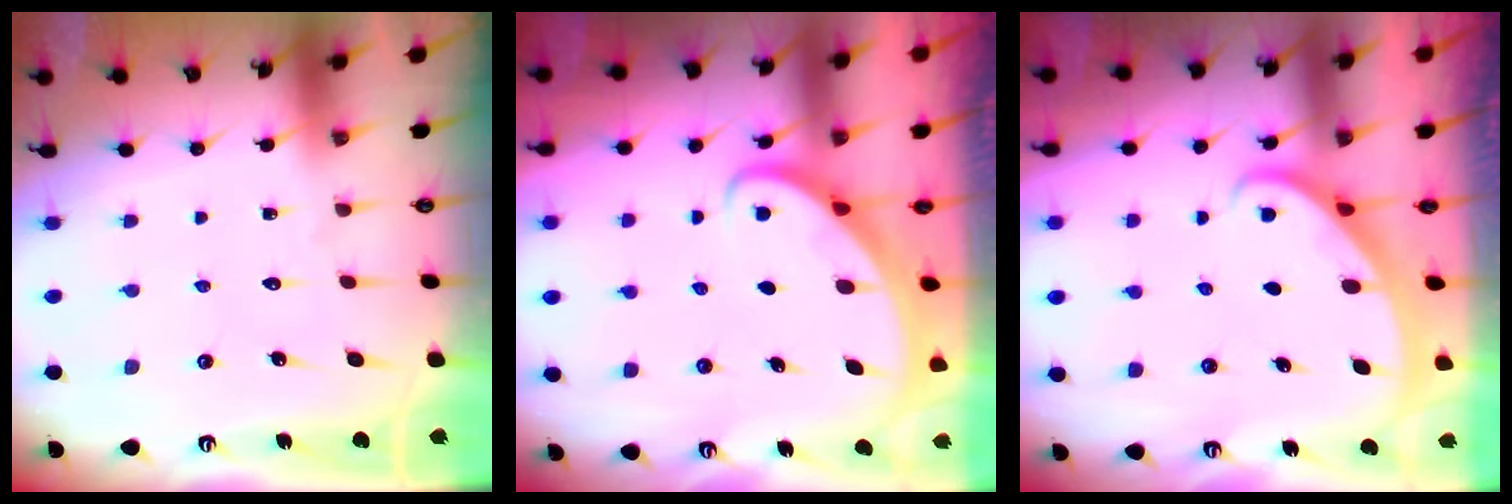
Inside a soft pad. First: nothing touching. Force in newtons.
{"total": 2.8, "press": 2.8, "slide": 0.2}
{"total": 1.9, "press": 1.9, "slide": 0.1}